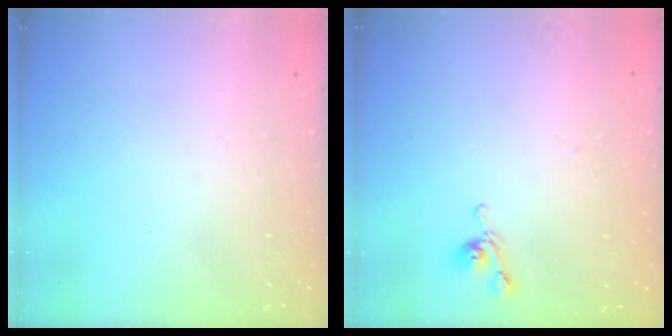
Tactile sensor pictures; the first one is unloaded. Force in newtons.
{"total": 5.5, "press": 5.5, "slide": 0.2}